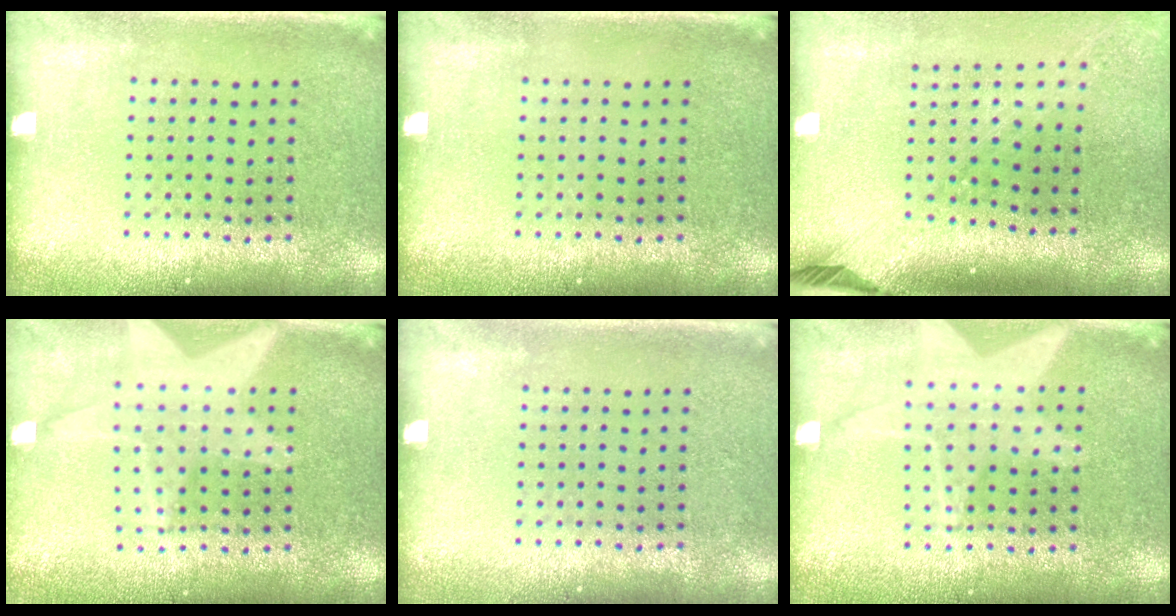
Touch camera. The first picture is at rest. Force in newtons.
{"total": 0.0}
{"total": 2.3, "press": 1.7, "slide": 1.6}
{"total": 1.3, "press": 1.2, "slide": 0.3}
{"total": 0.0}
{"total": 1.3, "press": 1.3, "slide": 0.5}